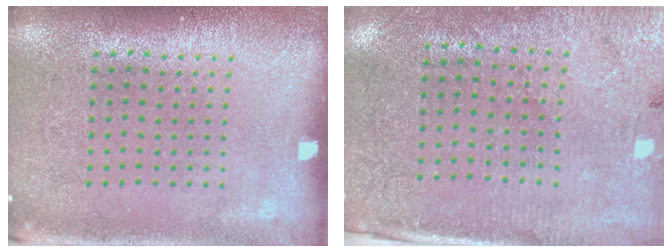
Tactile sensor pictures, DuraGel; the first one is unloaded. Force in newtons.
{"total": 2.7, "press": 2.5, "slide": 1.1}